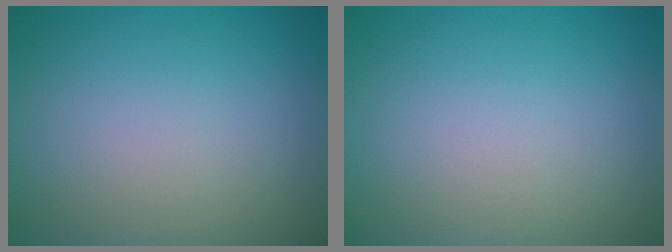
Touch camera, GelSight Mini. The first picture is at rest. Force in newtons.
{"total": 0.0}